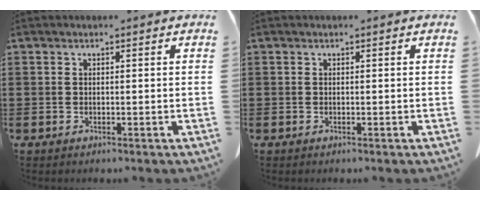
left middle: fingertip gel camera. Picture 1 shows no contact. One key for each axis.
{"total": 0.0}